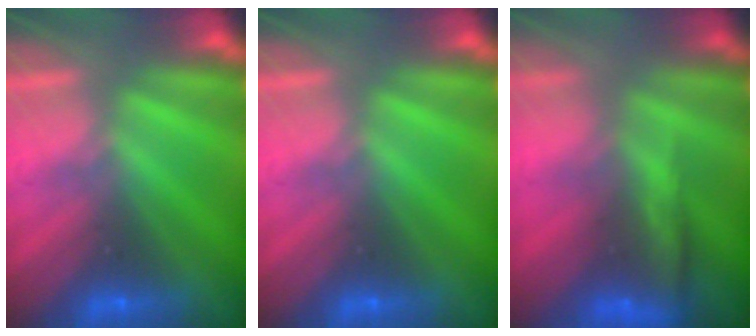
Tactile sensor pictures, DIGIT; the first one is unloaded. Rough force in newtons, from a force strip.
{"total": 0.0}
{"total": 8.1}